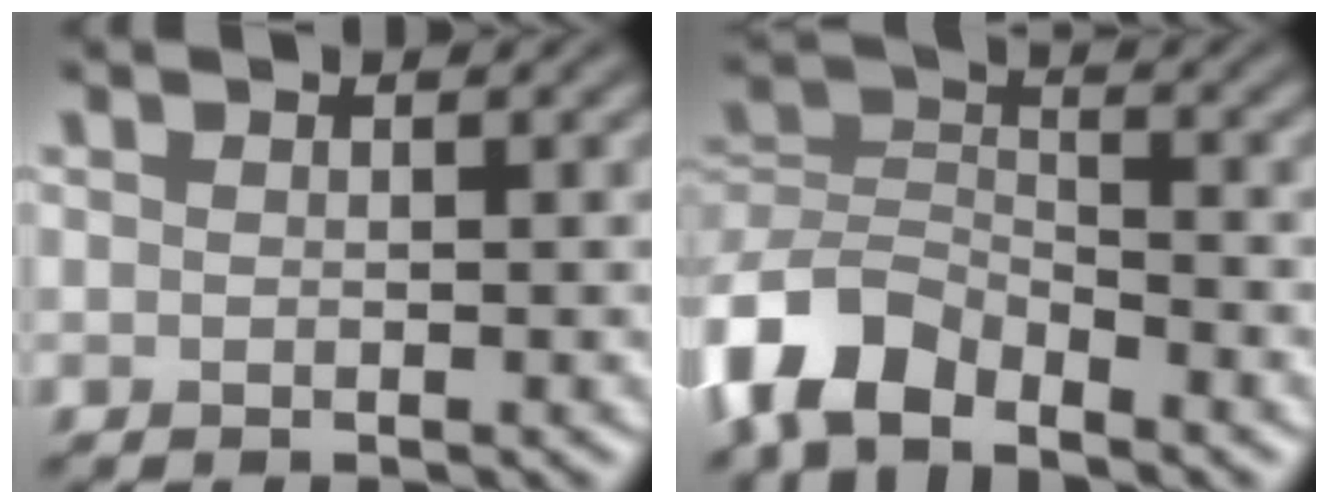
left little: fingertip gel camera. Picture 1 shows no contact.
{"total": 6.9, "force": [-5.2, 3.4, 3.1], "torque": [-0.056, -0.002, -0.117]}